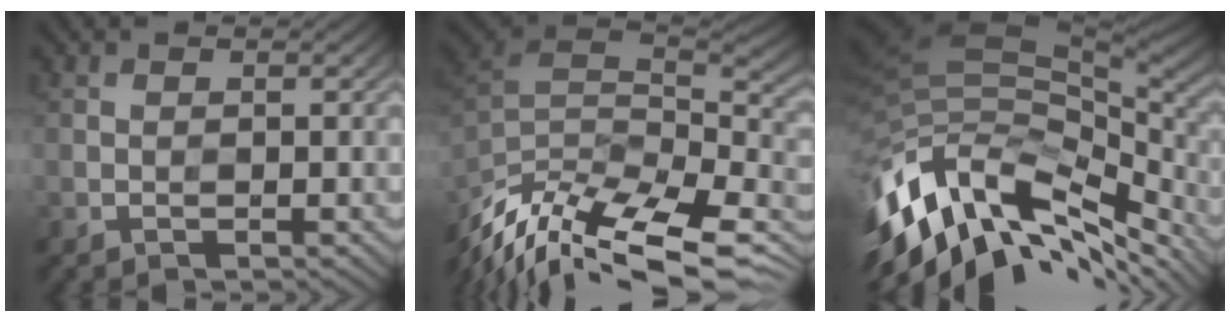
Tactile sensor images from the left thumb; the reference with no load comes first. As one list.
[{"total": 16.1, "force": [-9.9, 6.8, 10.7], "torque": [-0.267, -0.008, -0.156]}, {"total": 15.2, "force": [-7.3, 7.3, 11.2], "torque": [-0.240, -0.002, -0.131]}]